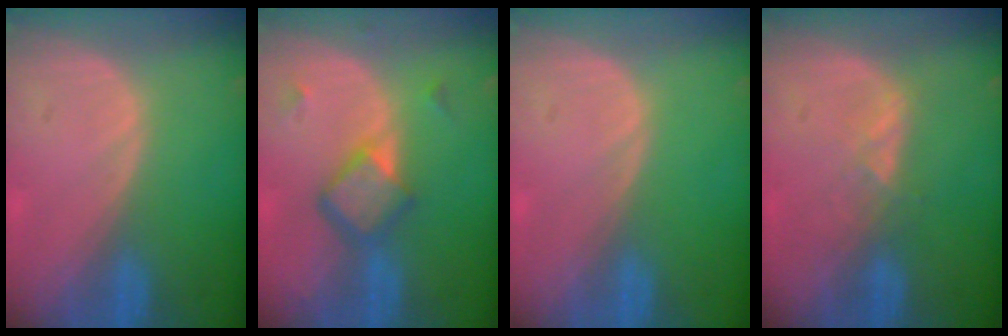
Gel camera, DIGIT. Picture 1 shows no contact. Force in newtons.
{"total": 5.9, "press": 5.1, "slide": 2.9}
{"total": 0.0}
{"total": 2.0, "press": 2.0, "slide": 0.3}